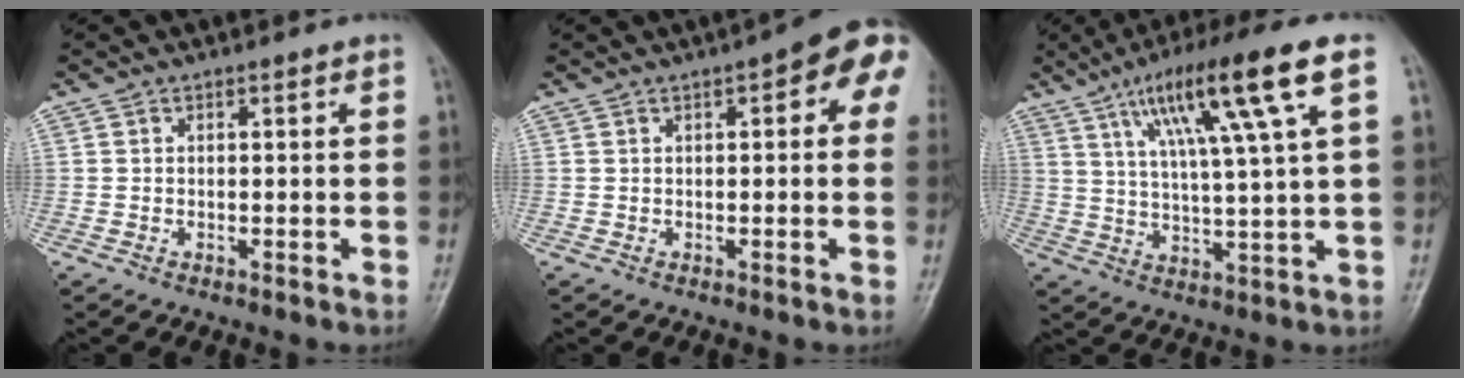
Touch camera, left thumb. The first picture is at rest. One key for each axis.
{"total": 9.1, "fx": 3.2, "fy": 3.2, "fz": 7.9, "tx": -0.073, "ty": 0.011, "tz": 0.027}
{"total": 15.8, "fx": 7.0, "fy": 1.1, "fz": 14.1, "tx": -0.245, "ty": -0.005, "tz": 0.117}